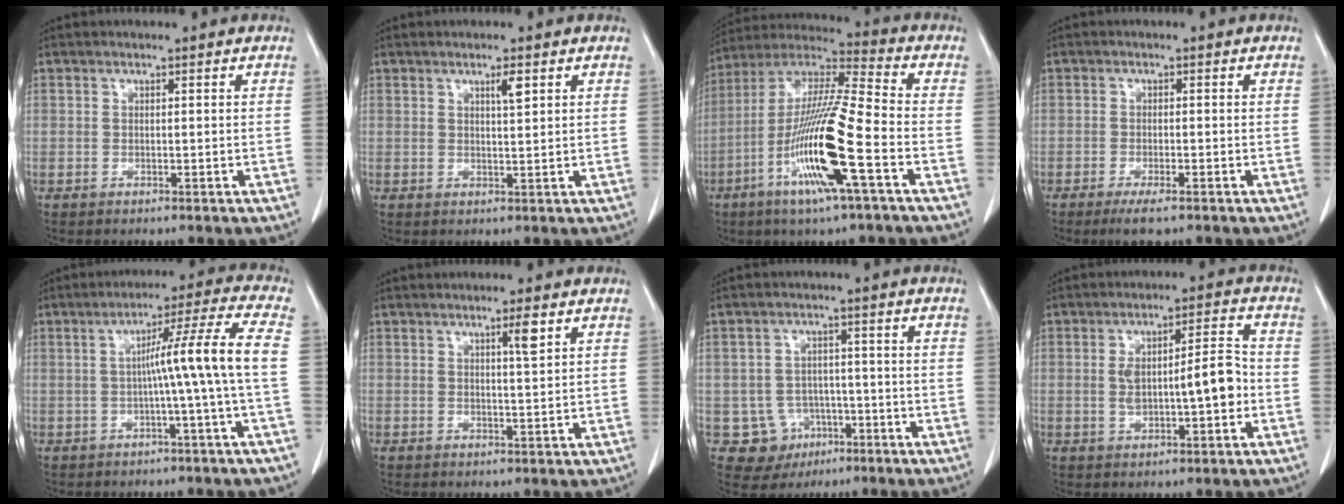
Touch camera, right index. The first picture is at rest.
{"total": 2.1, "force": [1.1, 0.1, 1.8], "torque": [-0.034, -0.003, 0.019]}
{"total": 17.4, "force": [-6.1, 0.3, 16.2], "torque": [-0.326, -0.013, -0.119]}
{"total": 3.5, "force": [-2.4, 0.5, 2.5], "torque": [-0.047, -0.008, -0.039]}
{"total": 9.5, "force": [-0.7, -2.3, 9.2], "torque": [-0.137, 0.018, -0.004]}
{"total": 2.6, "force": [1.3, -0.2, 2.2], "torque": [-0.040, -0.003, 0.022]}
{"total": 6.7, "force": [-2.3, 6.2, 0.9], "torque": [-0.014, 0.010, -0.026]}
{"total": 8.3, "force": [-0.8, 2.0, 8.1], "torque": [-0.140, 0.023, -0.006]}